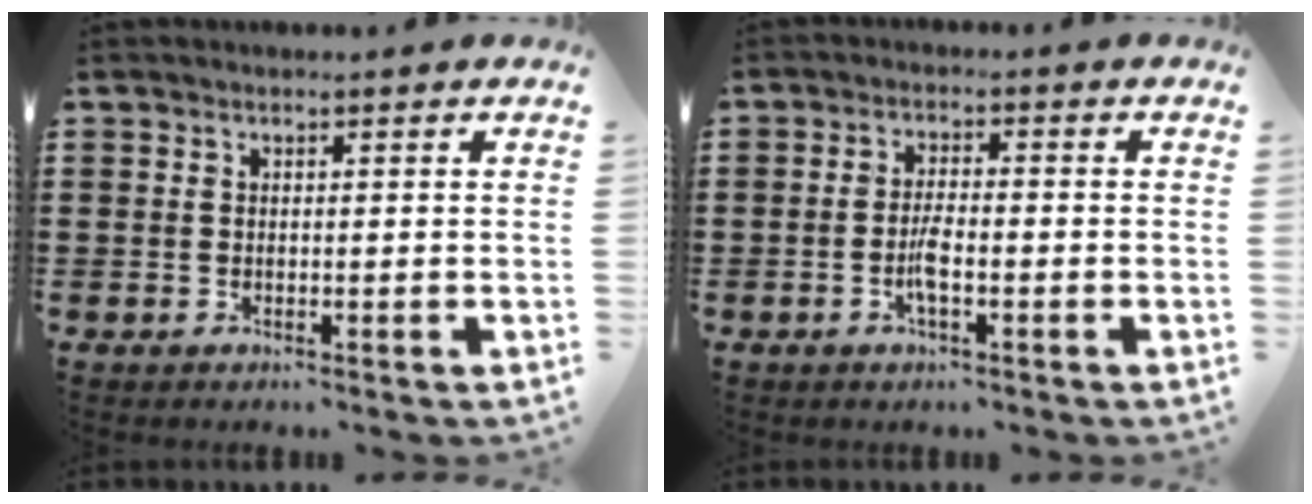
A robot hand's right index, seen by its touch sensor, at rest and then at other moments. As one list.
[{"total": 3.5, "force": [-1.2, 0.9, 3.1], "torque": [-0.070, -0.003, -0.026]}]